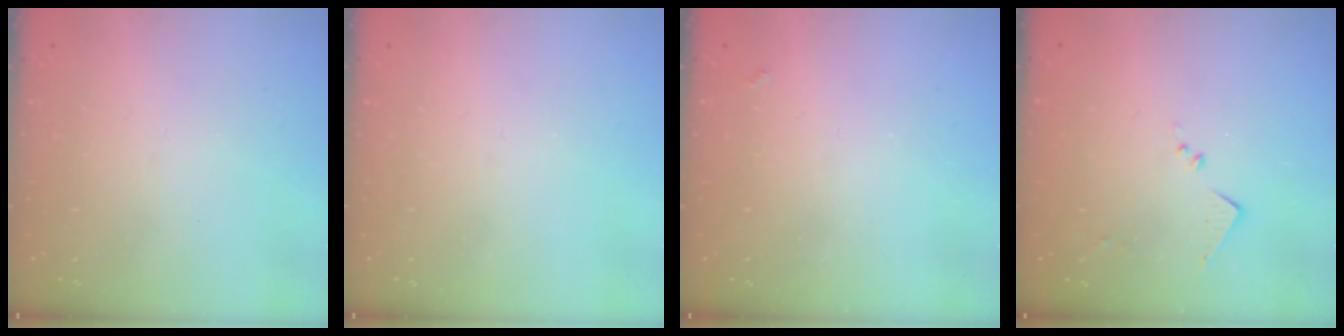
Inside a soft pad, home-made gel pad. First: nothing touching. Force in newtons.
{"total": 0.0}
{"total": 1.3, "press": 1.3, "slide": 0.4}
{"total": 6.0, "press": 6.0, "slide": 0.8}